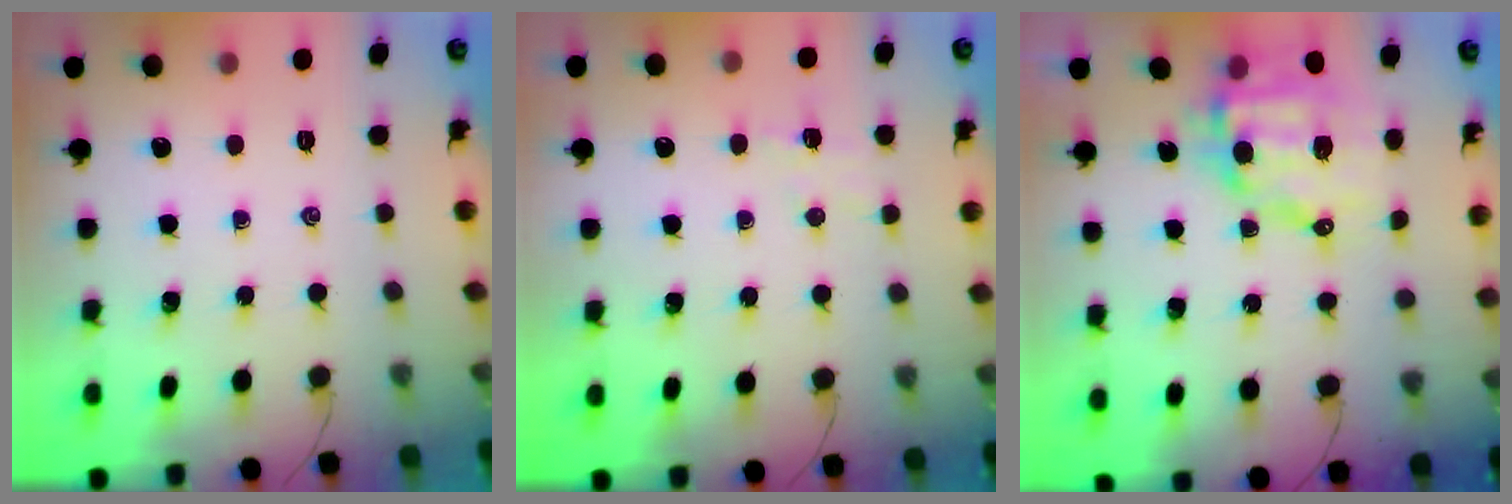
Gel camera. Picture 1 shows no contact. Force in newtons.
{"total": 5.7, "press": 5.7, "slide": 0.9}
{"total": 12.0, "press": 11.8, "slide": 2.4}